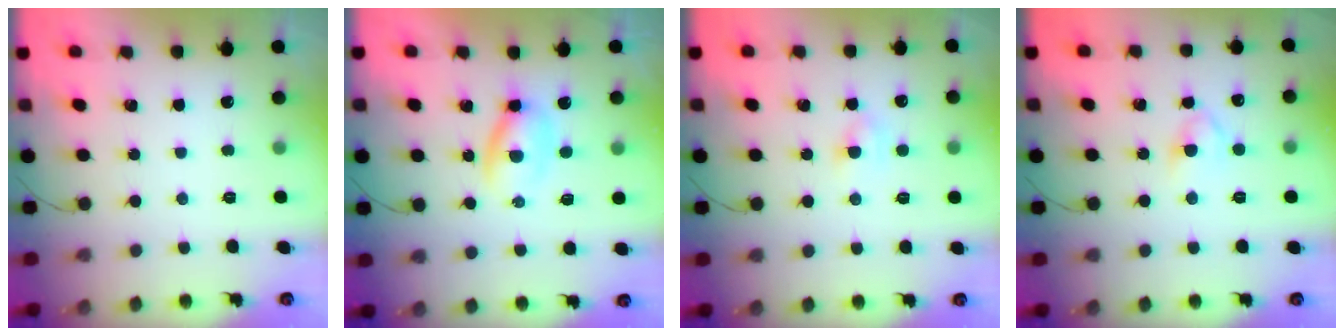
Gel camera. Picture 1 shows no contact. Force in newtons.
{"total": 3.5, "press": 3.4, "slide": 0.9}
{"total": 3.0, "press": 2.9, "slide": 0.8}
{"total": 4.2, "press": 4.0, "slide": 1.3}